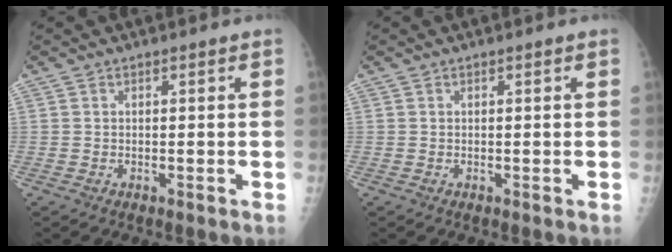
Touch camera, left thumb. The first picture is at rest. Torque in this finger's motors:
{"motor_torque": [-0.21, 0.01, -0.04, 0.01, -0.01]}